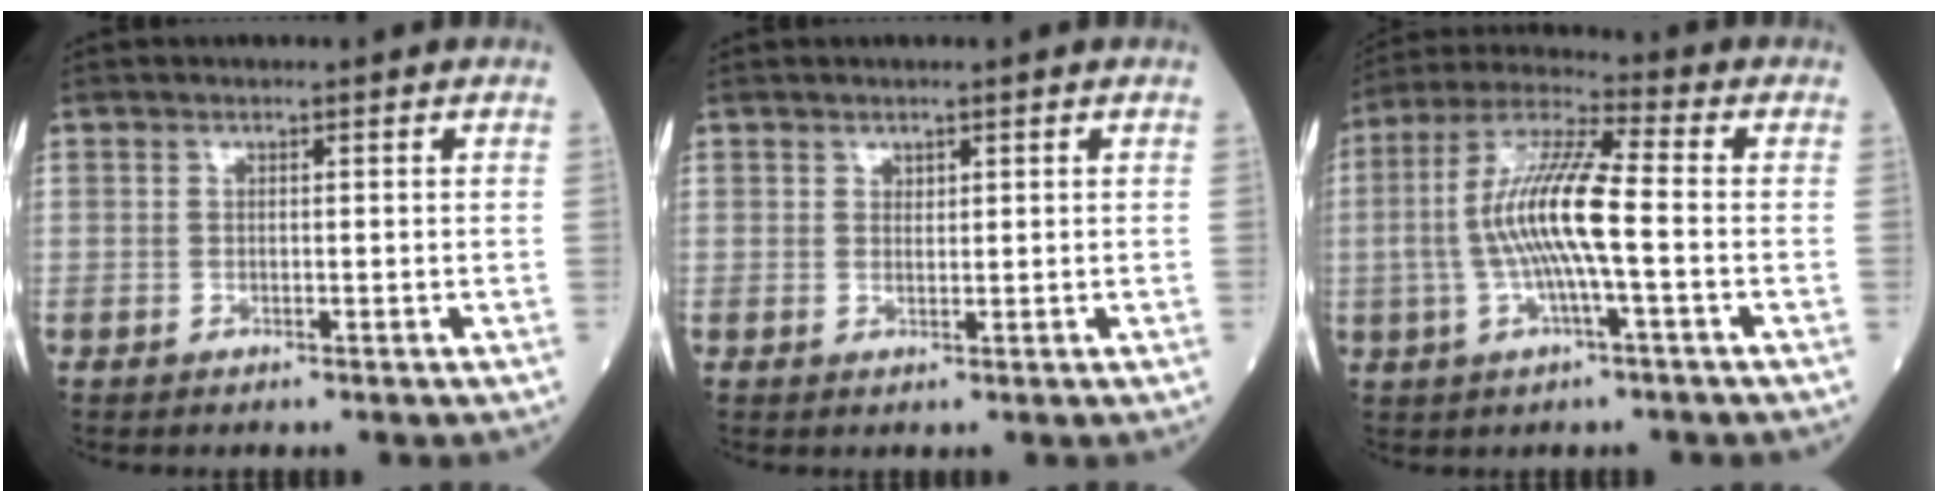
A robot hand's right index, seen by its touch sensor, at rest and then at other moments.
{"total": 1.4, "force": [0.6, 1.0, 0.7], "torque": [-0.020, 0.004, 0.016]}
{"total": 13.1, "force": [-1.4, 2.0, 12.9], "torque": [-0.269, 0.012, -0.029]}